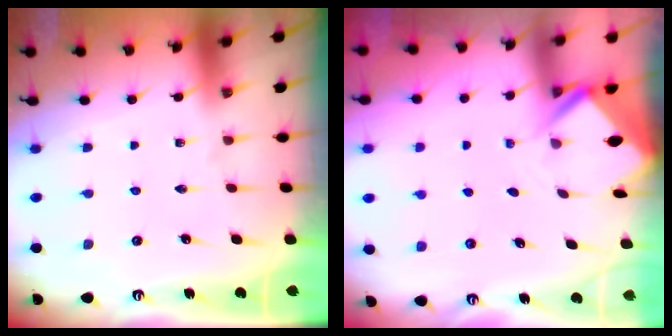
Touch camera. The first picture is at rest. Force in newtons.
{"total": 2.4, "press": 2.4, "slide": 0.1}